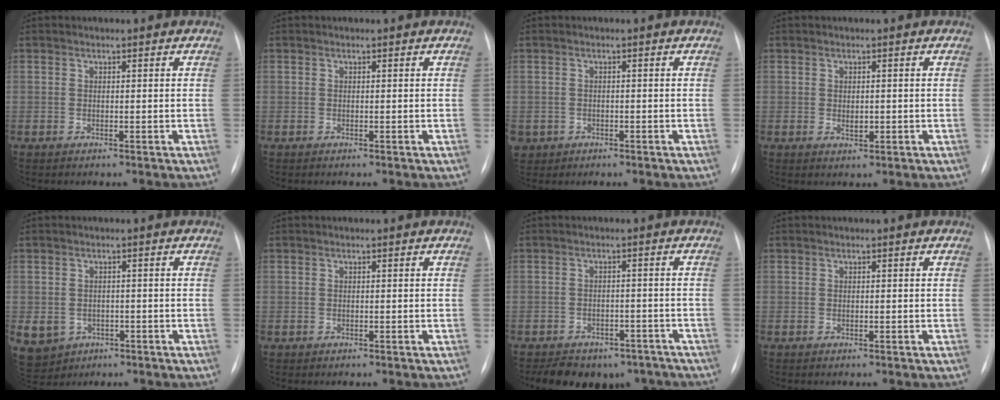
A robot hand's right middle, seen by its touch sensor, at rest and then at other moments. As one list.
[{"total": 0.0}, {"total": 3.6, "force": [-1.7, 3.1, 0.6], "torque": [-0.013, 0.003, -0.024]}, {"total": 1.6, "force": [-0.2, 1.0, 1.3], "torque": [-0.020, -0.002, 0.001]}, {"total": 12.7, "force": [-4.8, 10.9, 4.5], "torque": [-0.141, 0.004, -0.054]}, {"total": 0.0}, {"total": 11.2, "force": [-8.5, 6.3, 3.5], "torque": [-0.041, 0.010, -0.100]}, {"total": 0.0}]